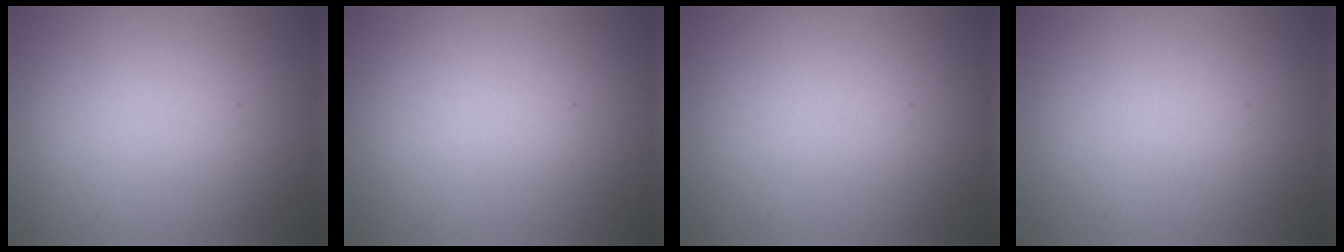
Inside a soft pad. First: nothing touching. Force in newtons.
{"total": 0.0}
{"total": 0.0}
{"total": 0.0}